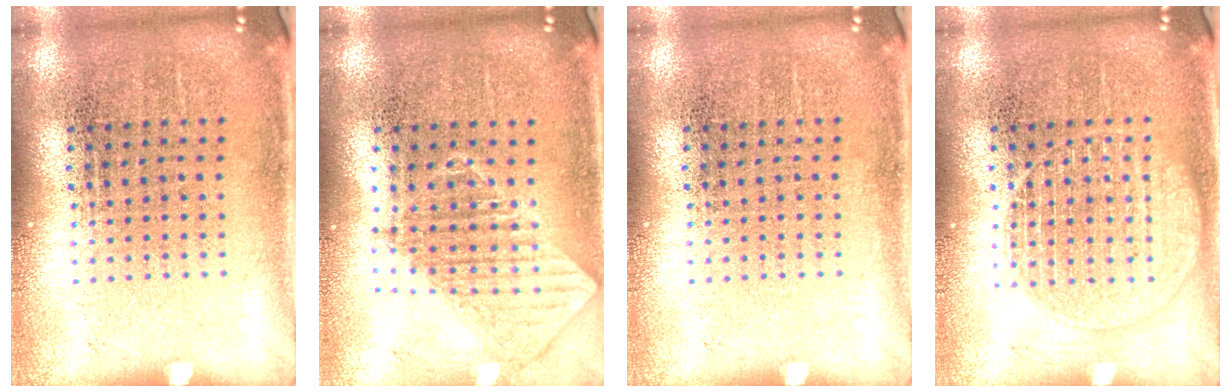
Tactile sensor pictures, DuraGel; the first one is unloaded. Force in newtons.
{"total": 1.0, "press": 1.0, "slide": 0.2}
{"total": 0.0}
{"total": 2.6, "press": 2.6, "slide": 0.4}